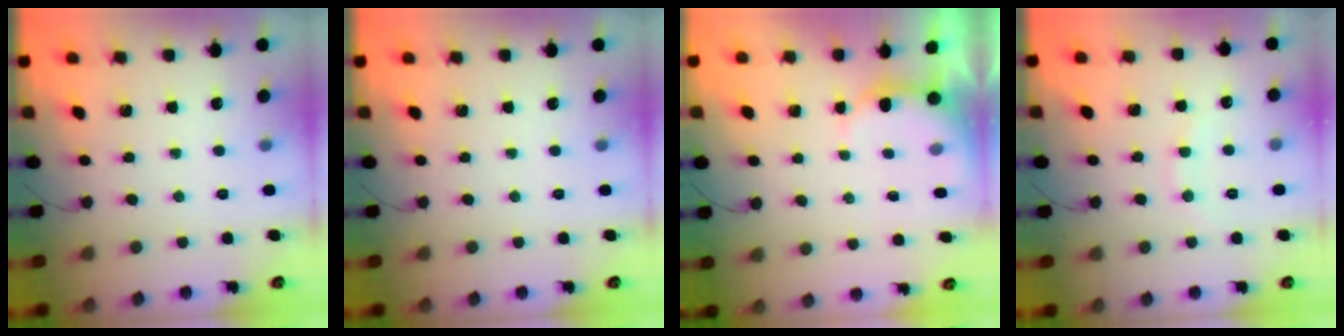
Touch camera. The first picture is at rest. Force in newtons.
{"total": 0.0}
{"total": 5.0, "press": 5.0, "slide": 0.6}
{"total": 6.2, "press": 6.0, "slide": 1.4}